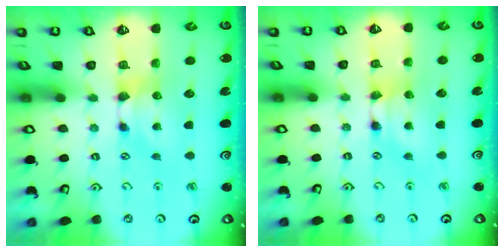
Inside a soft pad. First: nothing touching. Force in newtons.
{"total": 1.7, "press": 1.7, "slide": 0.1}